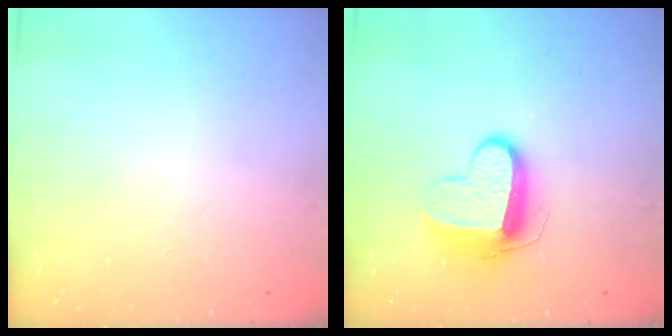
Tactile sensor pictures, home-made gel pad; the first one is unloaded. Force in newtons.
{"total": 10.7, "press": 10.6, "slide": 1.1}